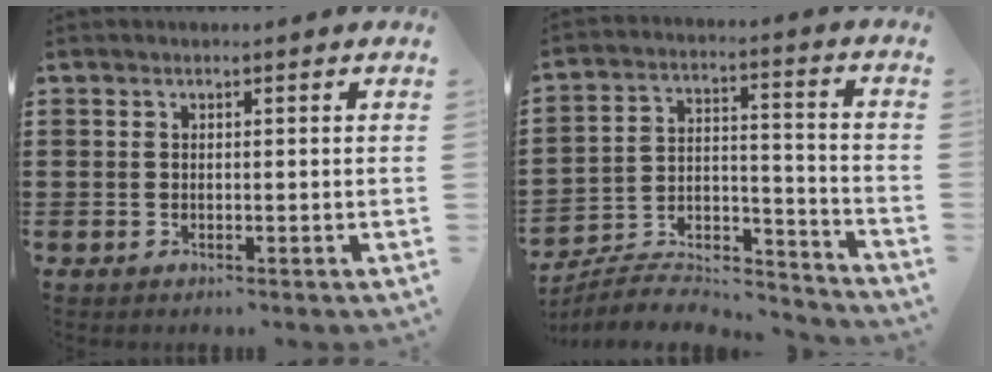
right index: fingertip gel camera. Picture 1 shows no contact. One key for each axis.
{"total": 6.3, "fx": -5.8, "fy": 1.7, "fz": 1.8, "tx": -0.032, "ty": 0.001, "tz": -0.114}